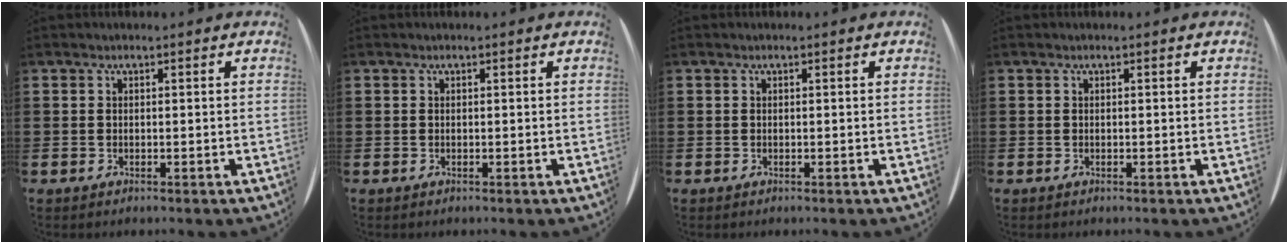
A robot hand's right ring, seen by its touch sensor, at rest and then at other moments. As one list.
[{"total": 0.0}, {"total": 0.0}, {"total": 0.0}]